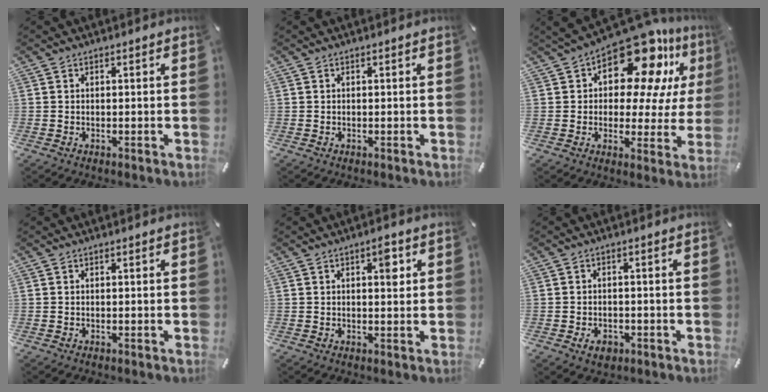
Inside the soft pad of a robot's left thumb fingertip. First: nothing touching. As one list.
[{"total": 0.0}, {"total": 19.0, "force": [11.9, 8.6, 12.1], "torque": [-0.207, -0.086, 0.199]}, {"total": 0.0}, {"total": 4.1, "force": [1.3, 1.8, 3.5], "torque": [-0.033, -0.011, 0.012]}, {"total": 3.5, "force": [-1.6, 2.5, 1.9], "torque": [-0.030, 0.001, -0.031]}]